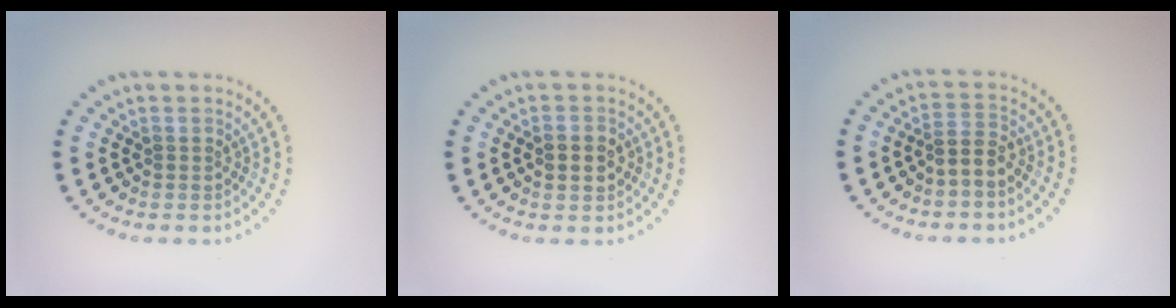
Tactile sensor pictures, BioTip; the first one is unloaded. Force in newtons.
{"total": 2.2, "press": 2.2, "slide": 0.3}
{"total": 1.8, "press": 1.5, "slide": 0.9}